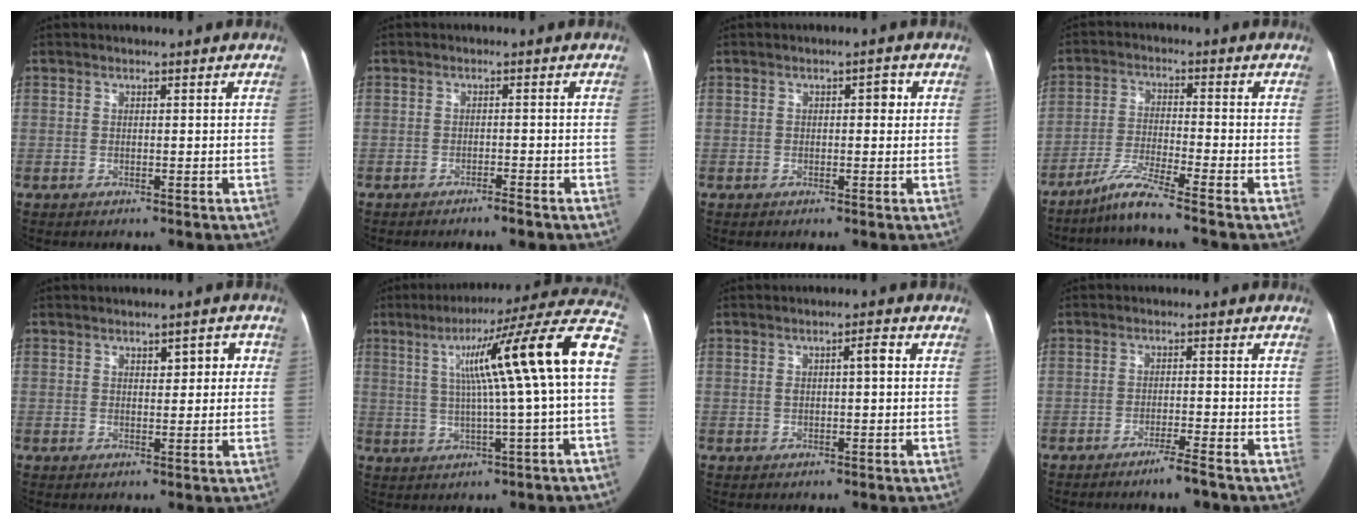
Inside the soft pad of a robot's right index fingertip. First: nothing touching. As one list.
[{"total": 2.0, "force": [-1.7, 0.2, 1.1], "torque": [-0.019, 0.000, -0.026]}, {"total": 2.1, "force": [0.3, 1.2, 1.7], "torque": [-0.023, 0.024, 0.004]}, {"total": 5.9, "force": [-5.2, -1.3, 2.6], "torque": [-0.058, -0.026, -0.104]}, {"total": 3.9, "force": [1.3, 1.9, 3.2], "torque": [-0.034, 0.018, 0.017]}, {"total": 18.6, "force": [2.4, -0.6, 18.4], "torque": [-0.255, 0.037, 0.028]}, {"total": 3.0, "force": [0.4, 1.0, 2.9], "torque": [-0.053, 0.018, 0.010]}, {"total": 3.4, "force": [-2.7, -0.2, 2.1], "torque": [-0.038, -0.004, -0.047]}]